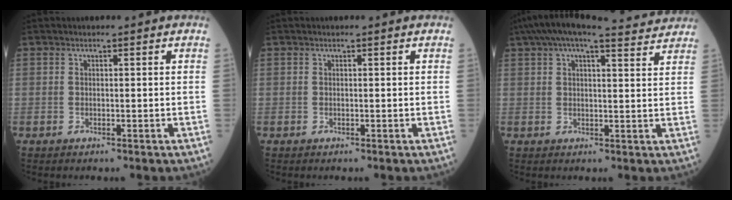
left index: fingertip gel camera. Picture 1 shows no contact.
{"total": 0.0}
{"total": 12.9, "force": [11.4, 1.7, 5.8], "torque": [-0.098, 0.035, 0.151]}